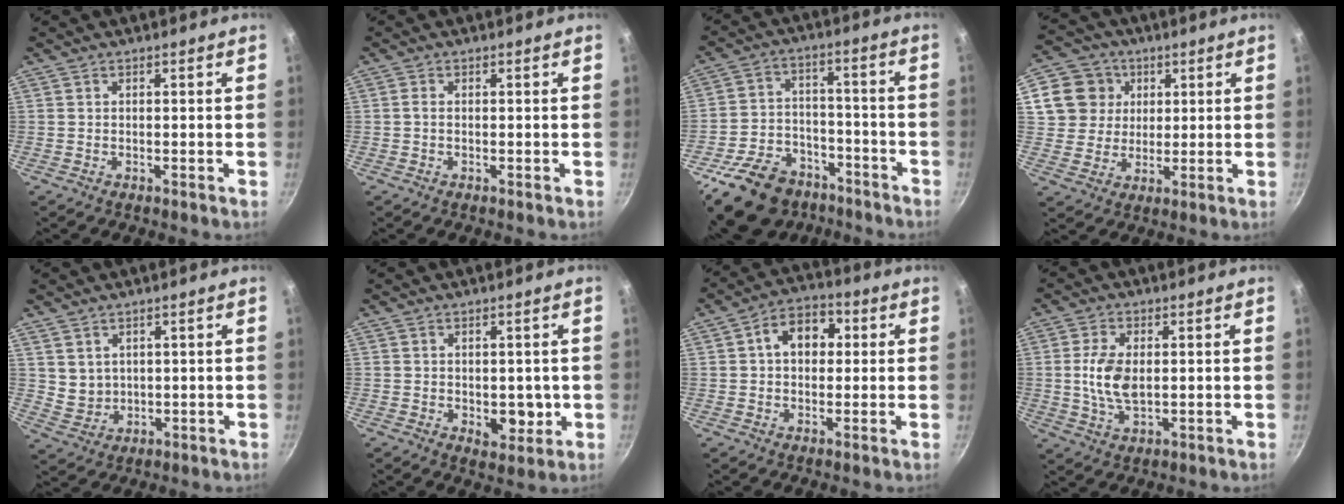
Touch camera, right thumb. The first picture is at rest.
{"total": 0.8, "force": [-0.1, 0.4, 0.7], "torque": [-0.017, 0.002, -0.003]}
{"total": 18.8, "force": [-13.2, 11.4, 7.1], "torque": [-0.108, 0.082, -0.204]}
{"total": 10.2, "force": [3.4, 9.2, 2.8], "torque": [-0.021, 0.002, 0.055]}
{"total": 3.9, "force": [1.6, 3.3, 1.3], "torque": [-0.004, -0.006, 0.043]}
{"total": 4.3, "force": [-0.4, 2.9, 3.1], "torque": [-0.017, -0.004, -0.003]}
{"total": 8.7, "force": [1.6, 6.3, 5.9], "torque": [-0.052, 0.017, 0.012]}
{"total": 7.5, "force": [0.4, 4.1, 6.2], "torque": [-0.125, -0.003, 0.008]}